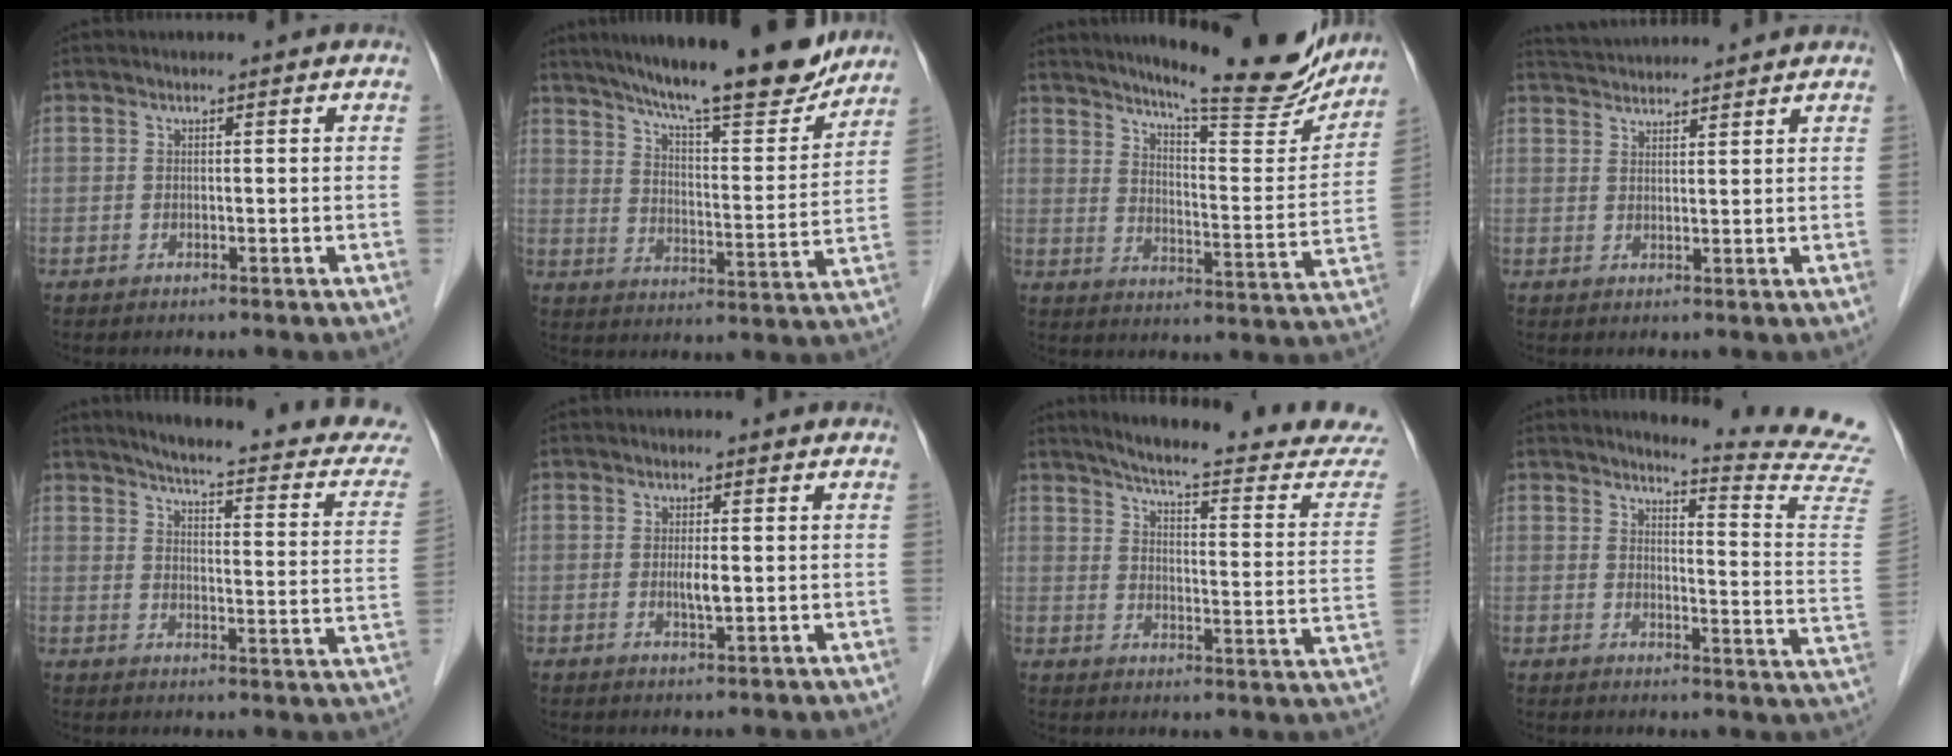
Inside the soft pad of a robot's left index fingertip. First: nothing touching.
{"total": 19.0, "force": [16.4, 2.3, 9.4], "torque": [-0.148, -0.012, 0.234]}
{"total": 19.8, "force": [17.6, 2.0, 9.0], "torque": [-0.127, -0.047, 0.231]}
{"total": 7.1, "force": [6.9, -0.1, 1.5], "torque": [-0.034, 0.033, 0.109]}
{"total": 20.2, "force": [17.8, 2.2, 9.3], "torque": [-0.113, -0.050, 0.199]}
{"total": 2.0, "force": [-0.2, 0.3, 2.0], "torque": [-0.041, -0.006, -0.002]}
{"total": 21.1, "force": [19.5, 1.1, 7.9], "torque": [-0.105, -0.079, 0.233]}
{"total": 14.6, "force": [14.1, -2.8, 2.4], "torque": [-0.038, -0.149, 0.145]}